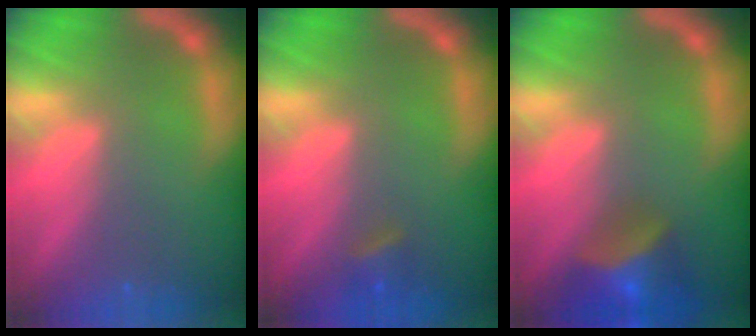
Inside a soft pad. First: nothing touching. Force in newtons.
{"total": 1.9}
{"total": 6.5}